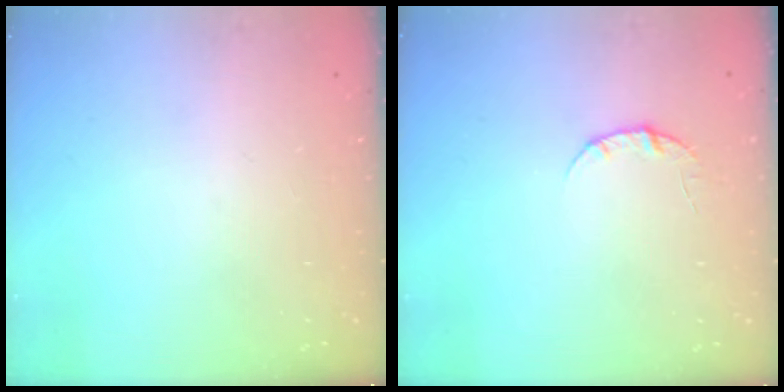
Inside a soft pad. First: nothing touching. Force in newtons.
{"total": 3.4, "press": 3.4, "slide": 0.4}